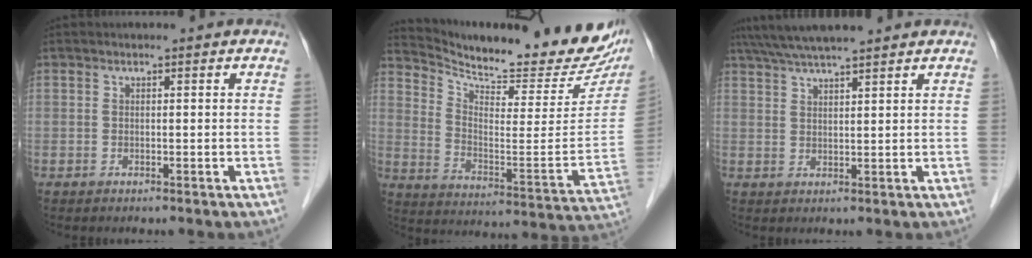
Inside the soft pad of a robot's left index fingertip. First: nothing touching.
{"total": 23.8, "force": [21.5, 4.2, 9.4], "torque": [-0.157, -0.072, 0.293]}
{"total": 9.3, "force": [8.1, 0.2, 4.5], "torque": [-0.078, 0.037, 0.126]}